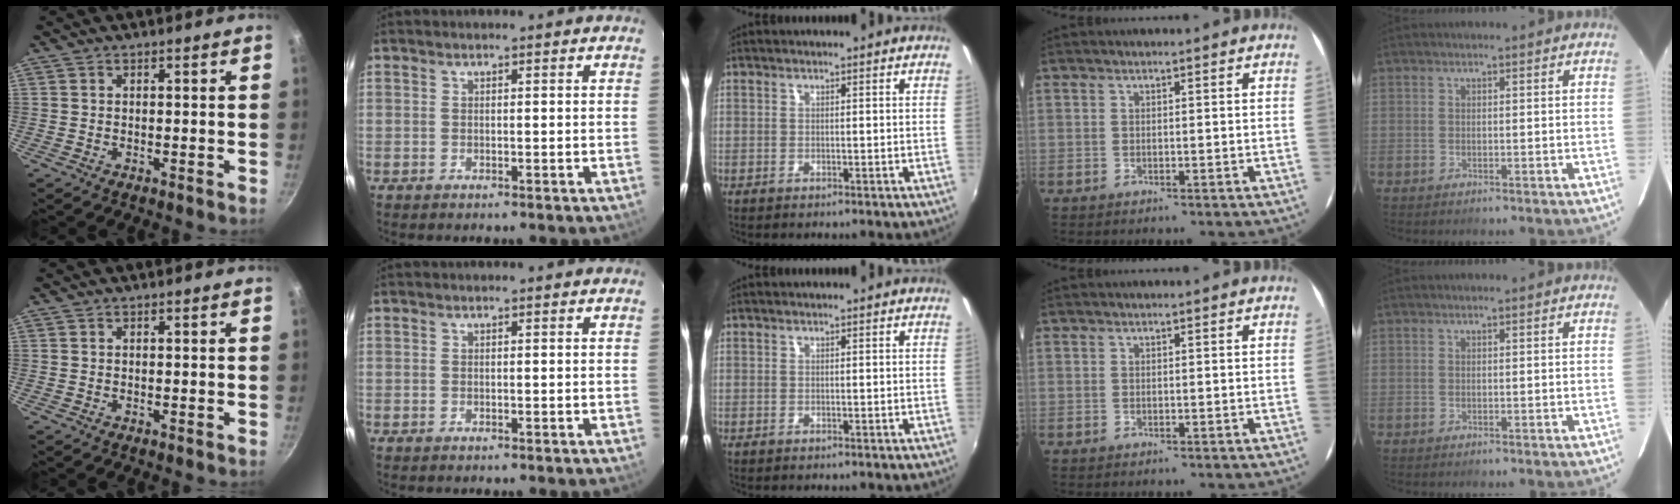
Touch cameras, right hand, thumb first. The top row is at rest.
{}